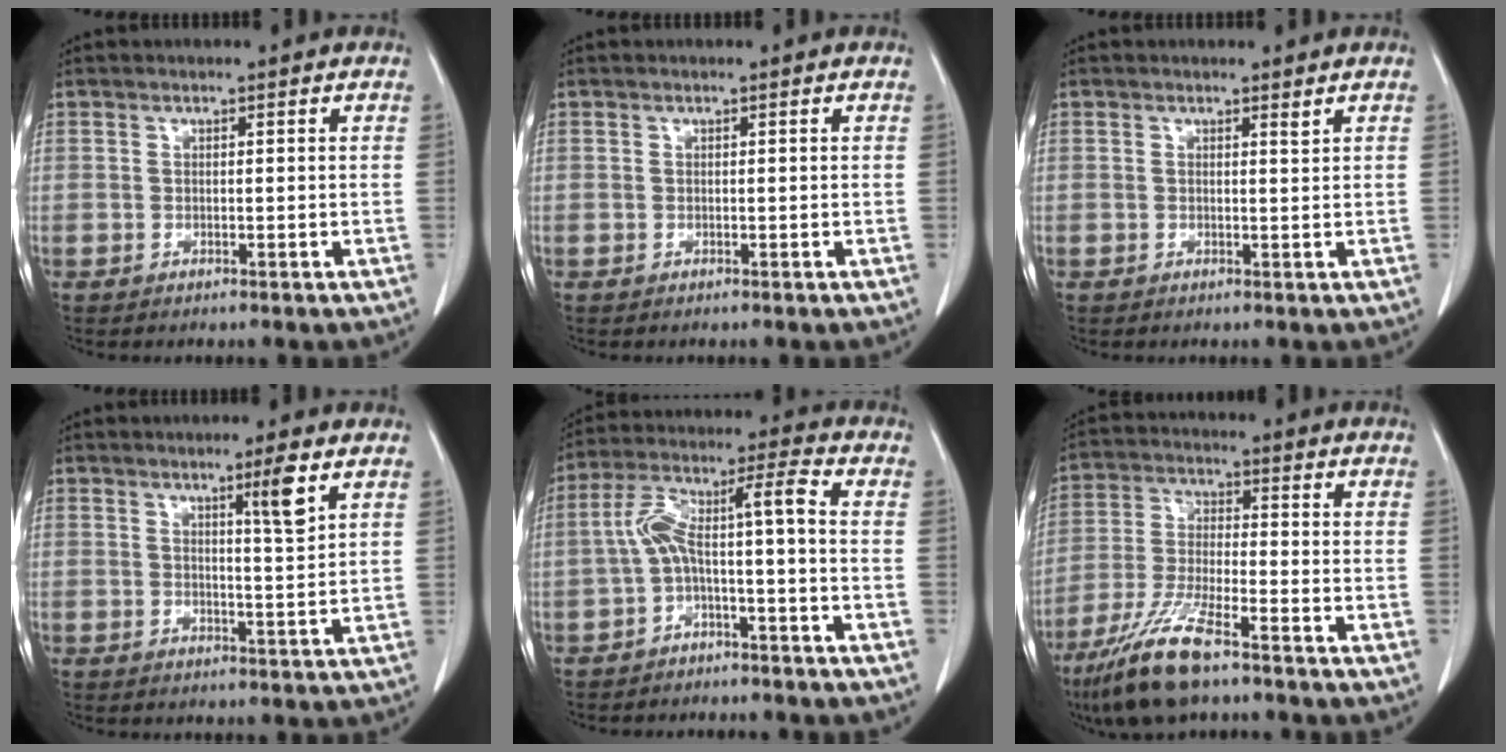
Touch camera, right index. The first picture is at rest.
{"total": 0.0}
{"total": 0.8, "force": [0.7, -0.1, 0.4], "torque": [-0.014, -0.008, 0.010]}
{"total": 4.7, "force": [2.6, -0.5, 3.9], "torque": [-0.063, -0.010, 0.043]}
{"total": 8.2, "force": [-2.1, 0.8, 7.9], "torque": [-0.151, 0.048, -0.038]}
{"total": 11.2, "force": [-7.8, 1.5, 7.8], "torque": [-0.166, -0.028, -0.146]}